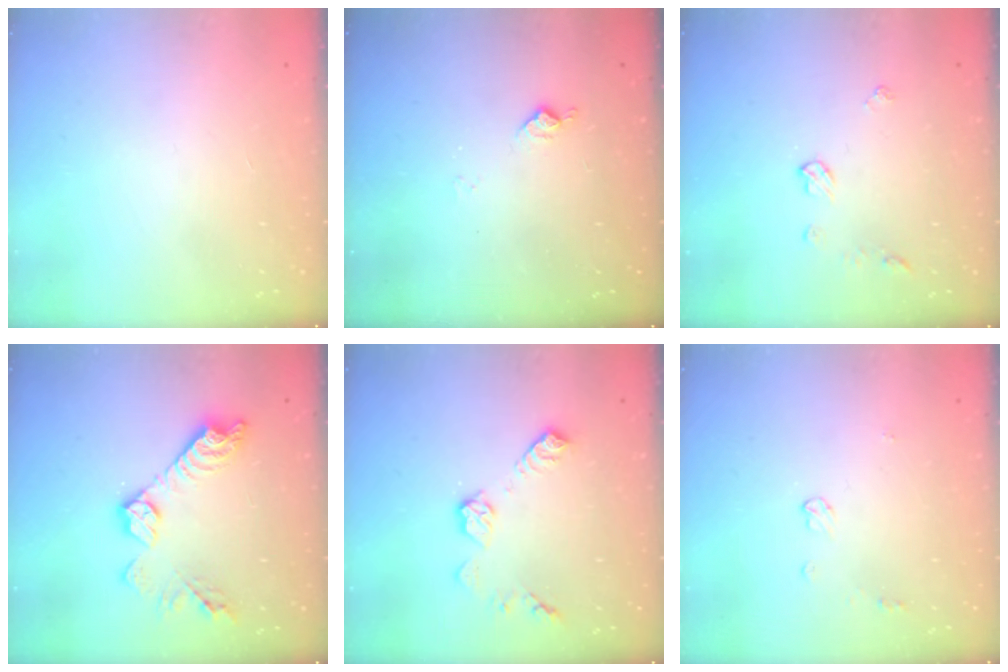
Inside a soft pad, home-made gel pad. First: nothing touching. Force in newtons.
{"total": 6.0, "press": 5.9, "slide": 0.9}
{"total": 6.9, "press": 6.8, "slide": 0.8}
{"total": 13.3, "press": 13.3, "slide": 0.8}
{"total": 9.0, "press": 9.0, "slide": 0.3}
{"total": 5.3, "press": 5.3, "slide": 0.2}